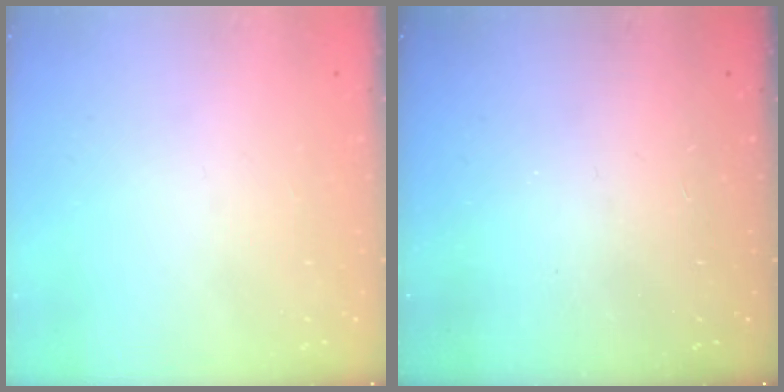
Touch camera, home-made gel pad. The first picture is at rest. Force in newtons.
{"total": 0.0}